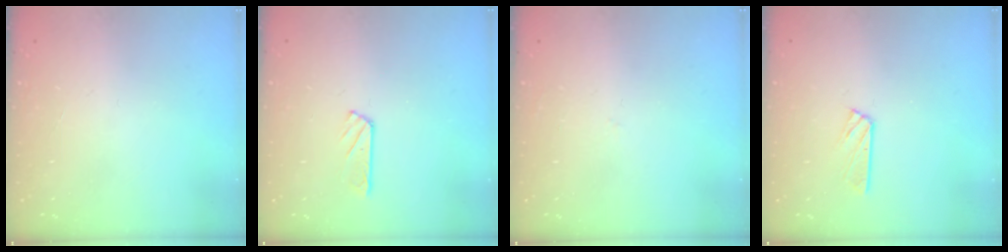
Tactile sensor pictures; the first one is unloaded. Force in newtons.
{"total": 2.9, "press": 2.9, "slide": 0.3}
{"total": 2.6, "press": 2.6, "slide": 0.2}
{"total": 3.6, "press": 3.6, "slide": 0.4}